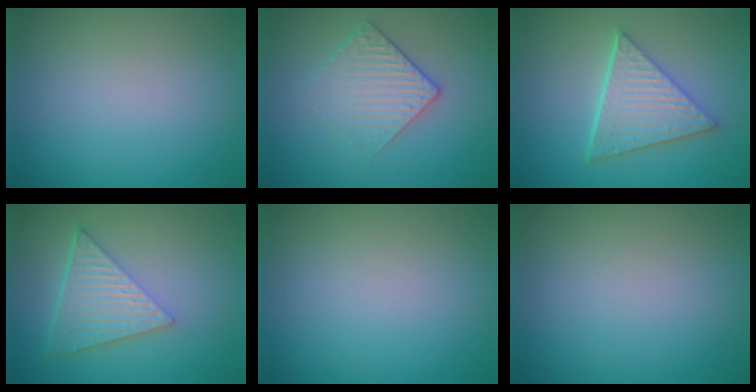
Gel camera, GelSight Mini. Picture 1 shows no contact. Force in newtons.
{"total": 3.0, "press": 2.7, "slide": 1.2}
{"total": 5.9, "press": 4.4, "slide": 3.8}
{"total": 6.4, "press": 4.5, "slide": 4.5}
{"total": 0.0}
{"total": 0.0}